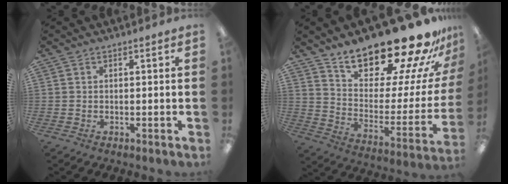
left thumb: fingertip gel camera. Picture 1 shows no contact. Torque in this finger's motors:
{"motor_torque": [2.08, 2.09, 1.38, -1.39, 0.10]}